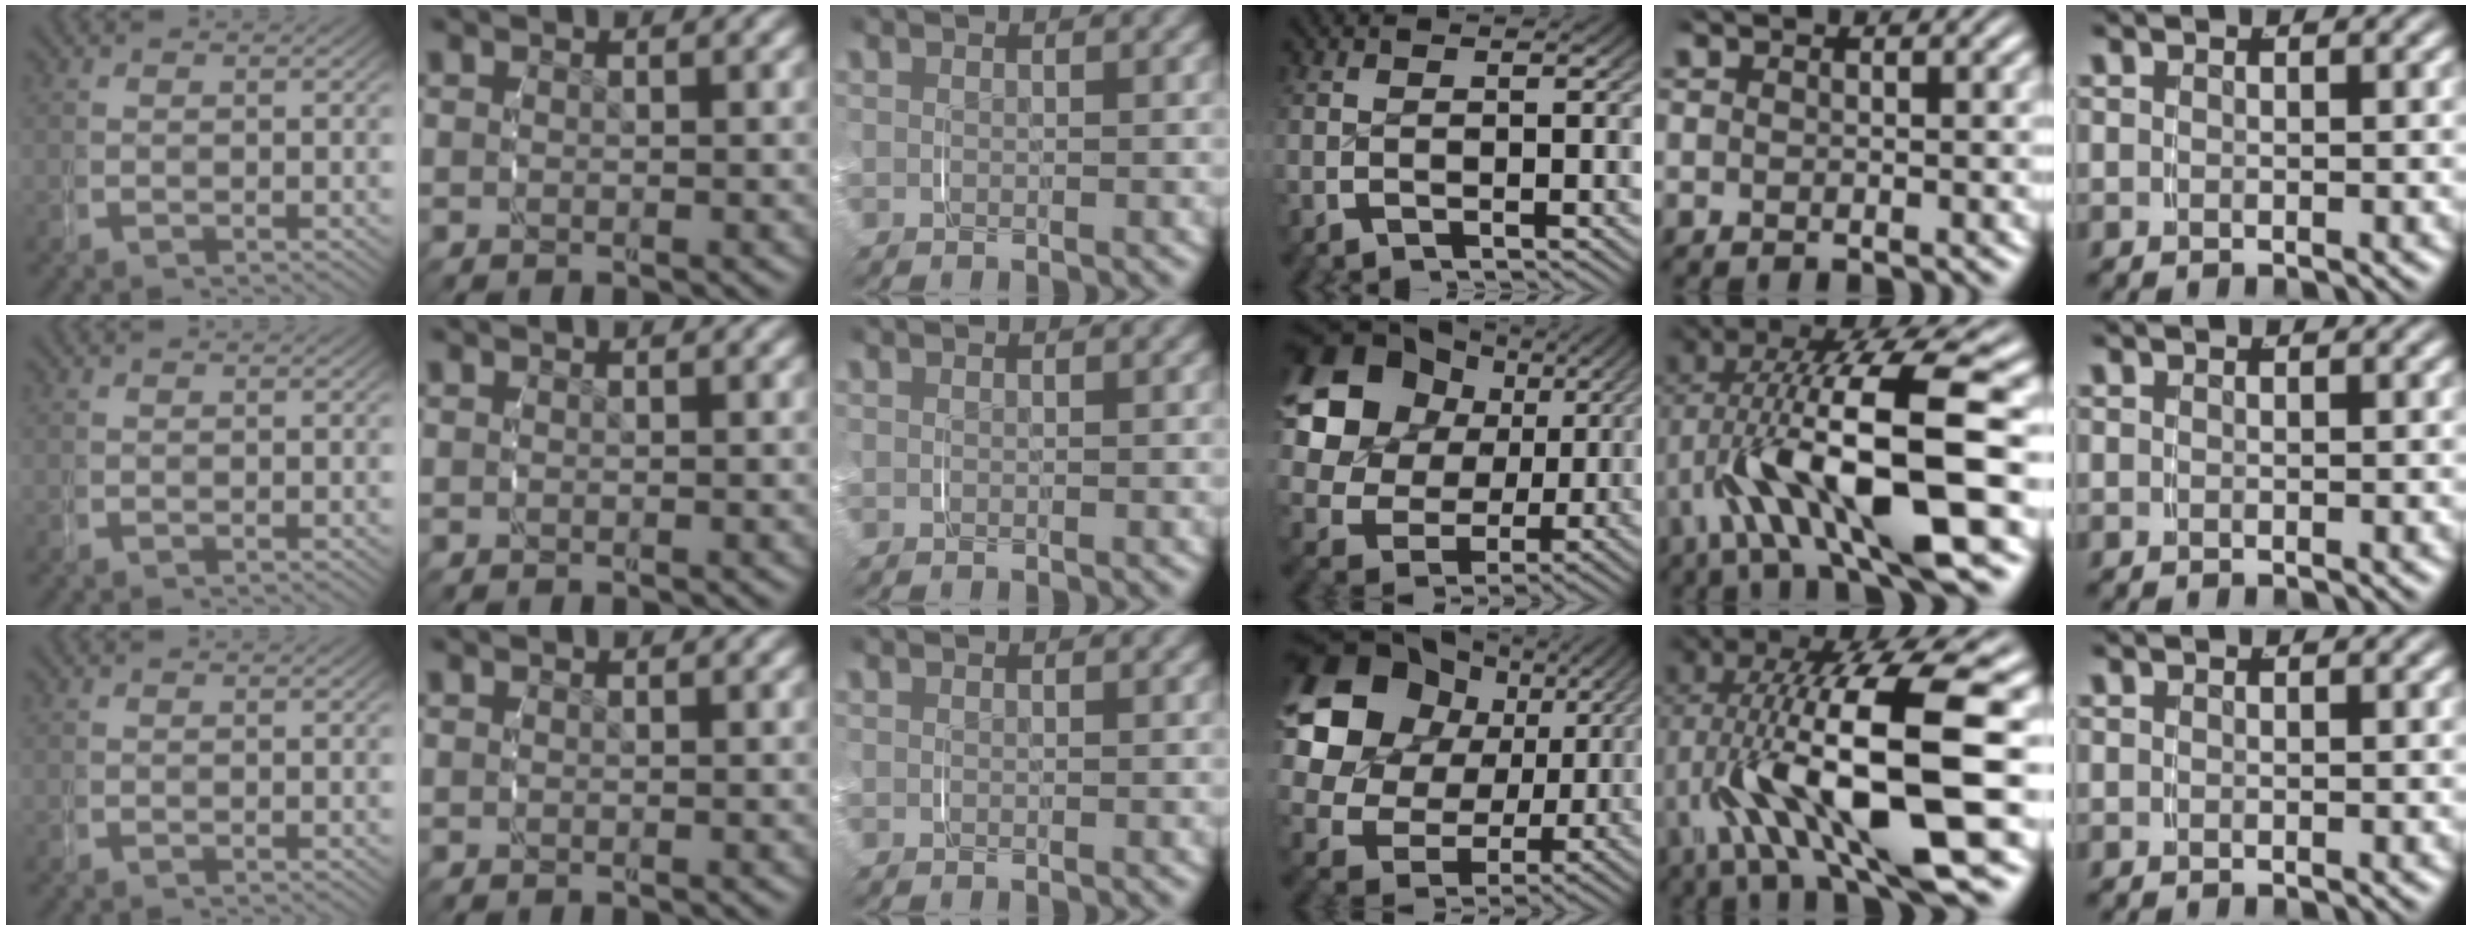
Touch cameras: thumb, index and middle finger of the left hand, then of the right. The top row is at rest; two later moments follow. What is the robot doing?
{"motion": "grasp_and_lifting", "object": "key"}